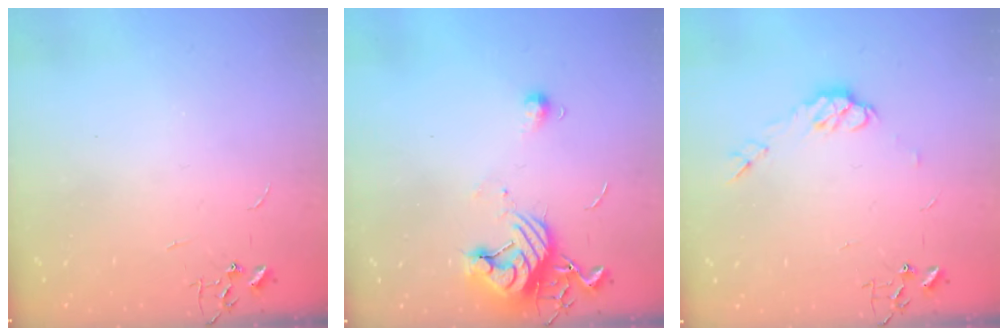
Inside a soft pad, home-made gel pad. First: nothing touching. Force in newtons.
{"total": 11.4, "press": 11.3, "slide": 1.2}
{"total": 7.3, "press": 7.2, "slide": 0.4}